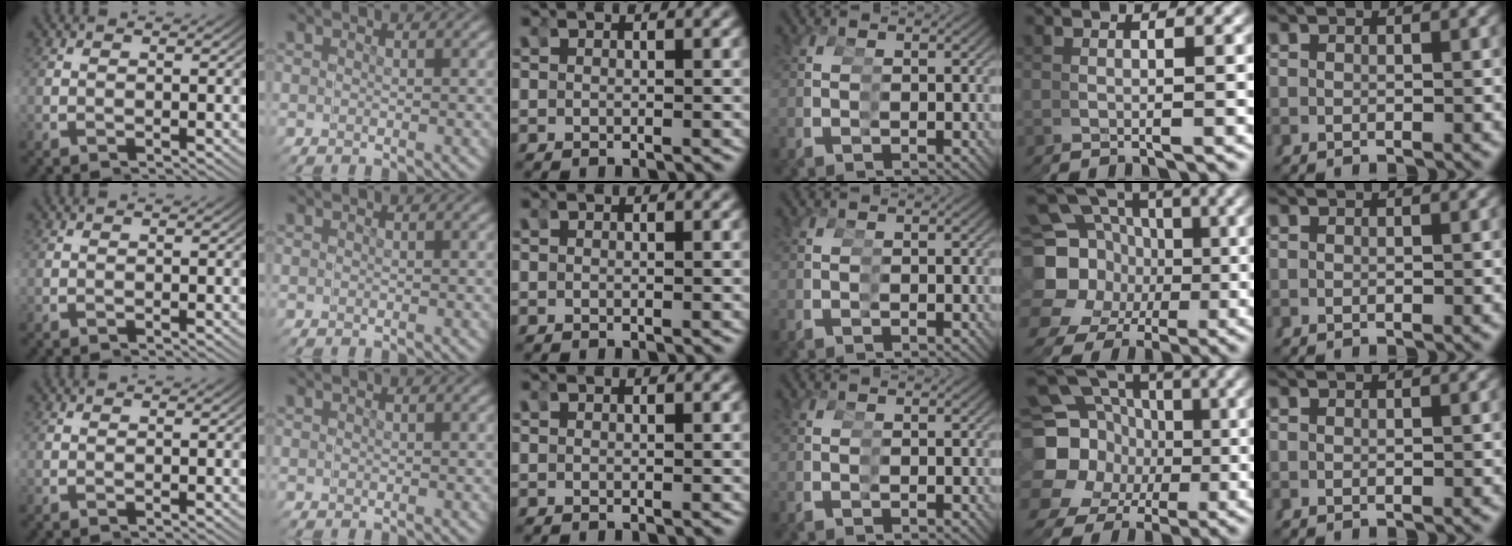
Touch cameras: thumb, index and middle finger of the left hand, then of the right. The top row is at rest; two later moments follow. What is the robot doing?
{"motion": "grasp_and_lifting", "object": "scissors"}